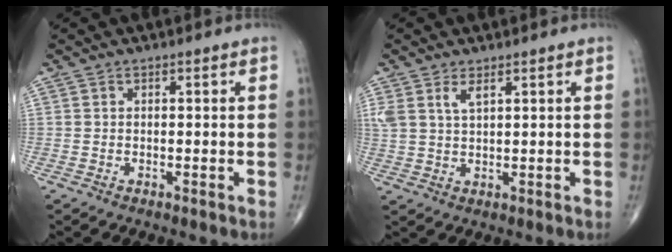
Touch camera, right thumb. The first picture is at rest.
{"total": 3.8, "force": [2.1, 1.5, 2.8], "torque": [-0.063, -0.001, 0.048]}